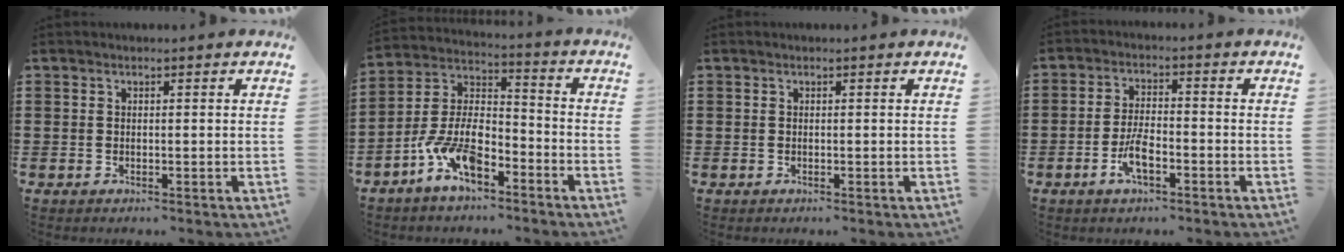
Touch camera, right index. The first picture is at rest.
{"total": 9.6, "force": [-6.1, 4.1, 6.2], "torque": [-0.152, -0.005, -0.123]}
{"total": 0.0}
{"total": 5.1, "force": [-2.4, 1.7, 4.1], "torque": [-0.096, -0.001, -0.052]}